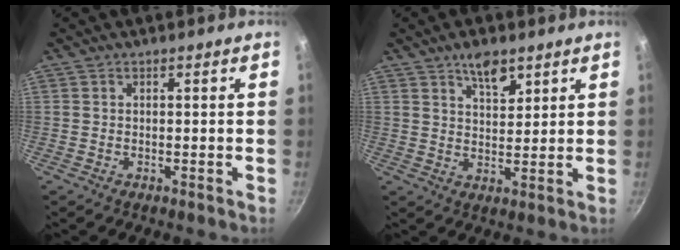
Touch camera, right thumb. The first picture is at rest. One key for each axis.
{"total": 6.1, "fx": 3.9, "fy": 2.8, "fz": 3.8, "tx": -0.051, "ty": -0.024, "tz": 0.064}